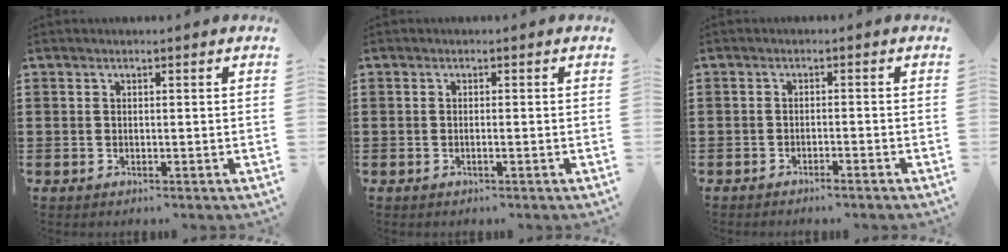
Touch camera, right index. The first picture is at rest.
{"total": 0.7, "force": [-0.4, -0.1, 0.6], "torque": [-0.010, -0.003, -0.006]}
{"total": 1.5, "force": [-1.4, -0.3, 0.4], "torque": [-0.009, 0.000, -0.027]}